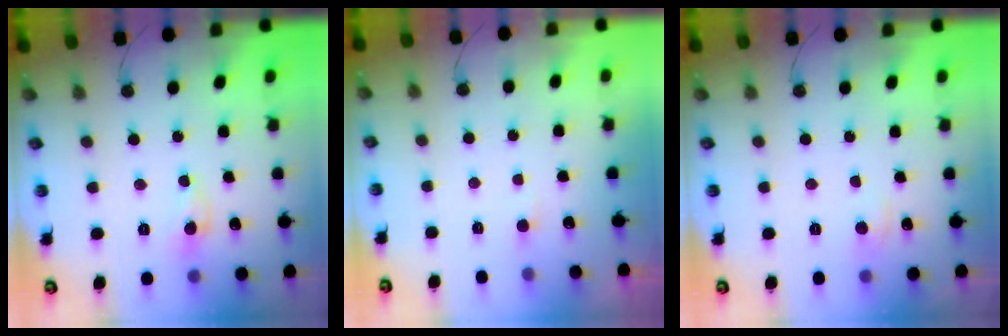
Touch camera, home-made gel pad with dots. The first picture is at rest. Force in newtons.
{"total": 2.4, "press": 2.3, "slide": 0.4}
{"total": 1.2, "press": 1.0, "slide": 0.6}